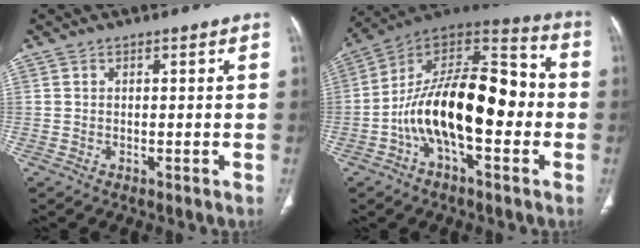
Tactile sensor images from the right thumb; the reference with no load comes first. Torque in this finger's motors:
{"motor_torque": [2.50, 2.51, 1.54, -1.23, 0.54]}